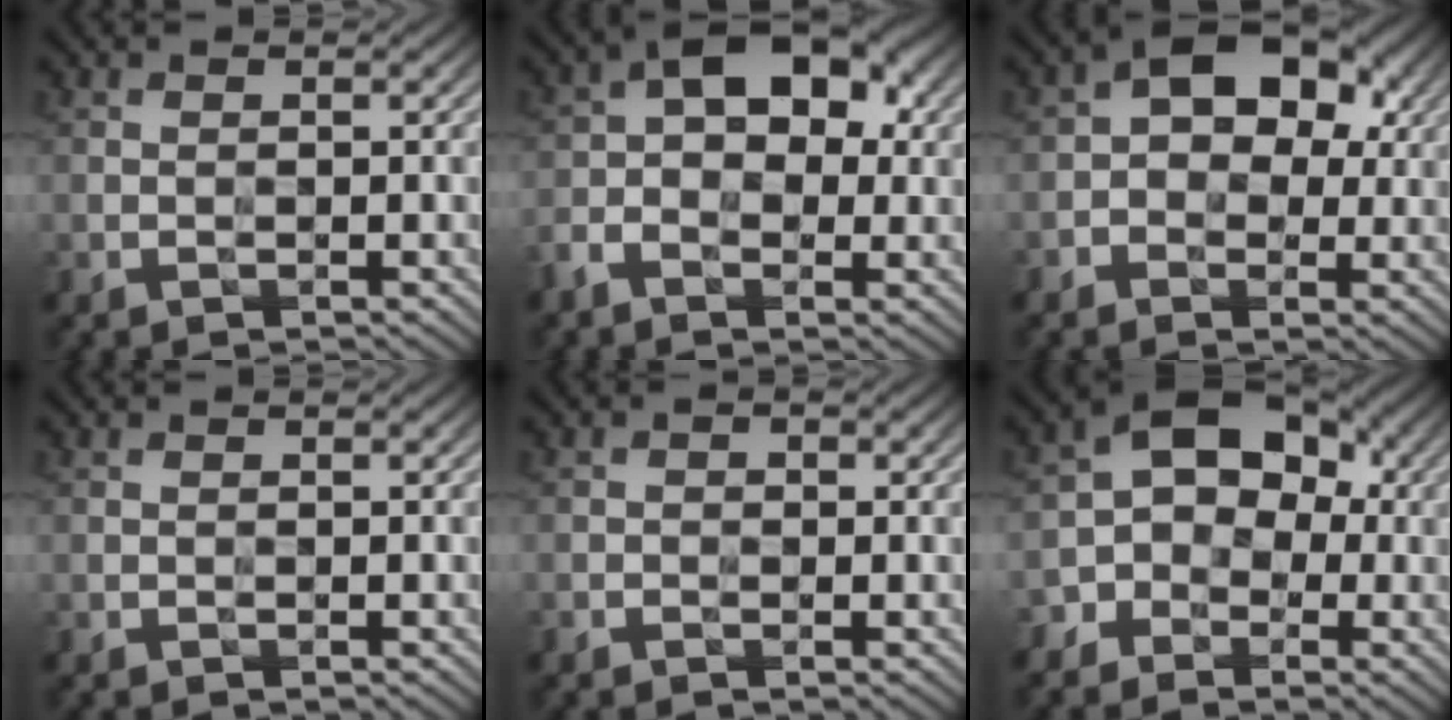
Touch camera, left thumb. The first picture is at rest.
{"total": 9.4, "force": [-0.2, 5.9, 7.3], "torque": [-0.114, 0.019, -0.021]}
{"total": 9.4, "force": [1.2, 6.3, 6.9], "torque": [-0.097, 0.016, 0.006]}
{"total": 0.0}
{"total": 0.9, "force": [-0.3, 0.8, 0.4], "torque": [-0.005, -0.004, -0.008]}
{"total": 8.8, "force": [-1.8, 6.8, 5.2], "torque": [-0.065, 0.002, -0.050]}